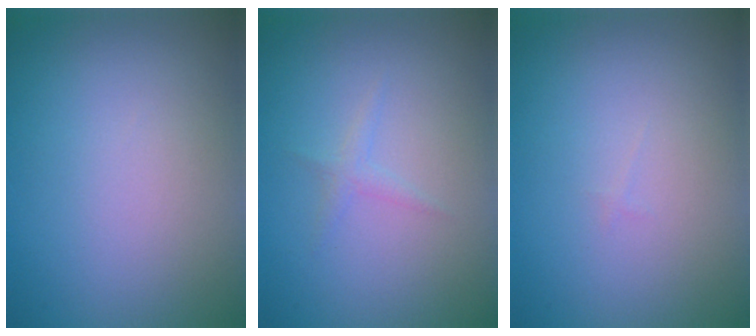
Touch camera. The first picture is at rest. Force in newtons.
{"total": 0.9, "press": 0.9, "slide": 0.1}
{"total": 0.0}